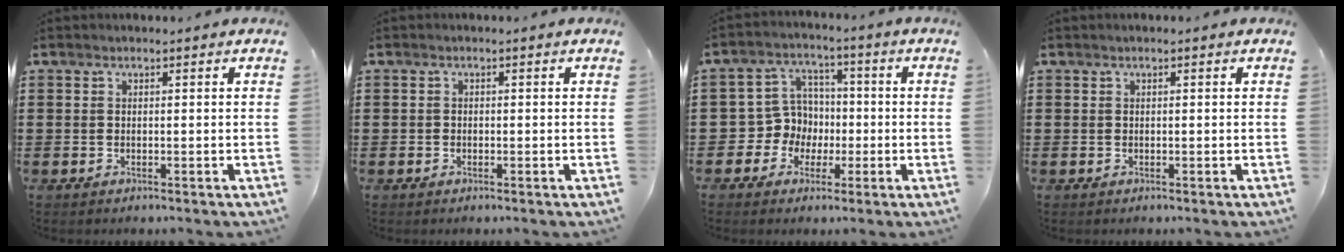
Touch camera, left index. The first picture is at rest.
{"total": 0.6, "force": [-0.4, 0.5, 0.1], "torque": [-0.004, 0.001, -0.009]}
{"total": 6.8, "force": [-0.5, 6.7, 1.4], "torque": [-0.063, 0.007, -0.009]}
{"total": 0.0}